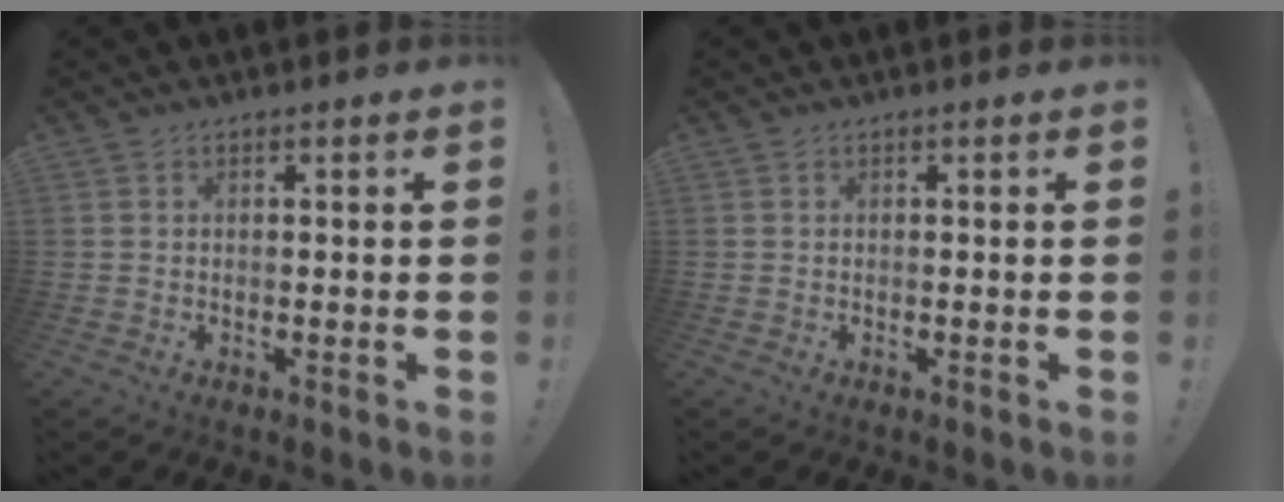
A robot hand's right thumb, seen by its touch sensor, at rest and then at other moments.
{"total": 0.0}